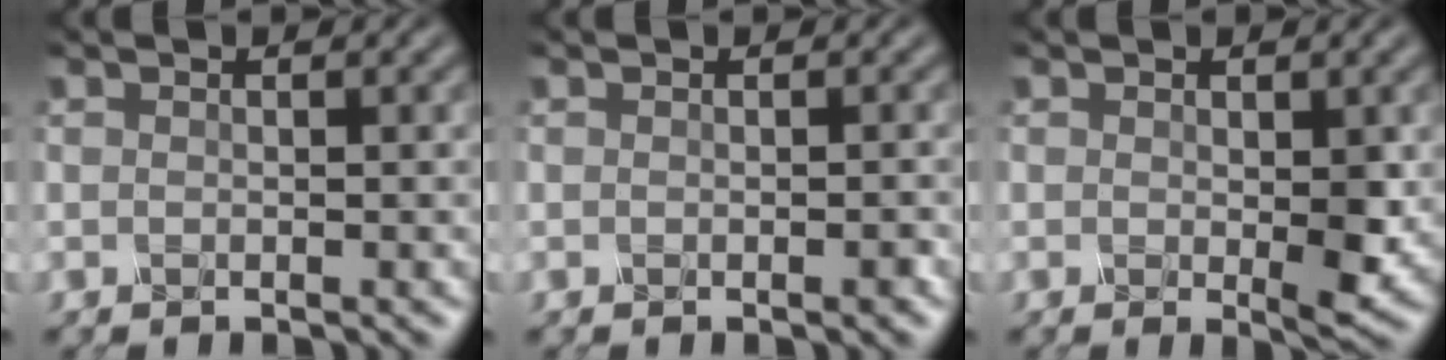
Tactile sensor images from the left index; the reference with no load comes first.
{"total": 1.1, "force": [-0.7, 0.2, 0.8], "torque": [-0.005, 0.006, -0.006]}
{"total": 2.4, "force": [-0.3, 0.7, 2.3], "torque": [-0.050, -0.004, 0.002]}